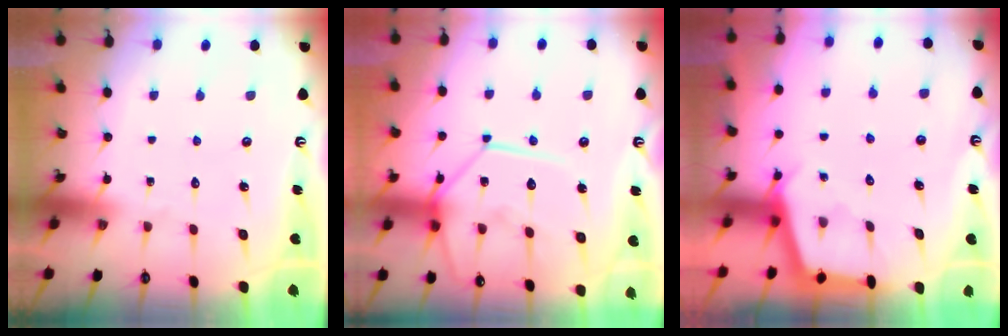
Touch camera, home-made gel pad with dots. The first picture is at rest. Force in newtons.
{"total": 15.0, "press": 14.9, "slide": 1.3}
{"total": 2.8, "press": 2.8, "slide": 0.6}